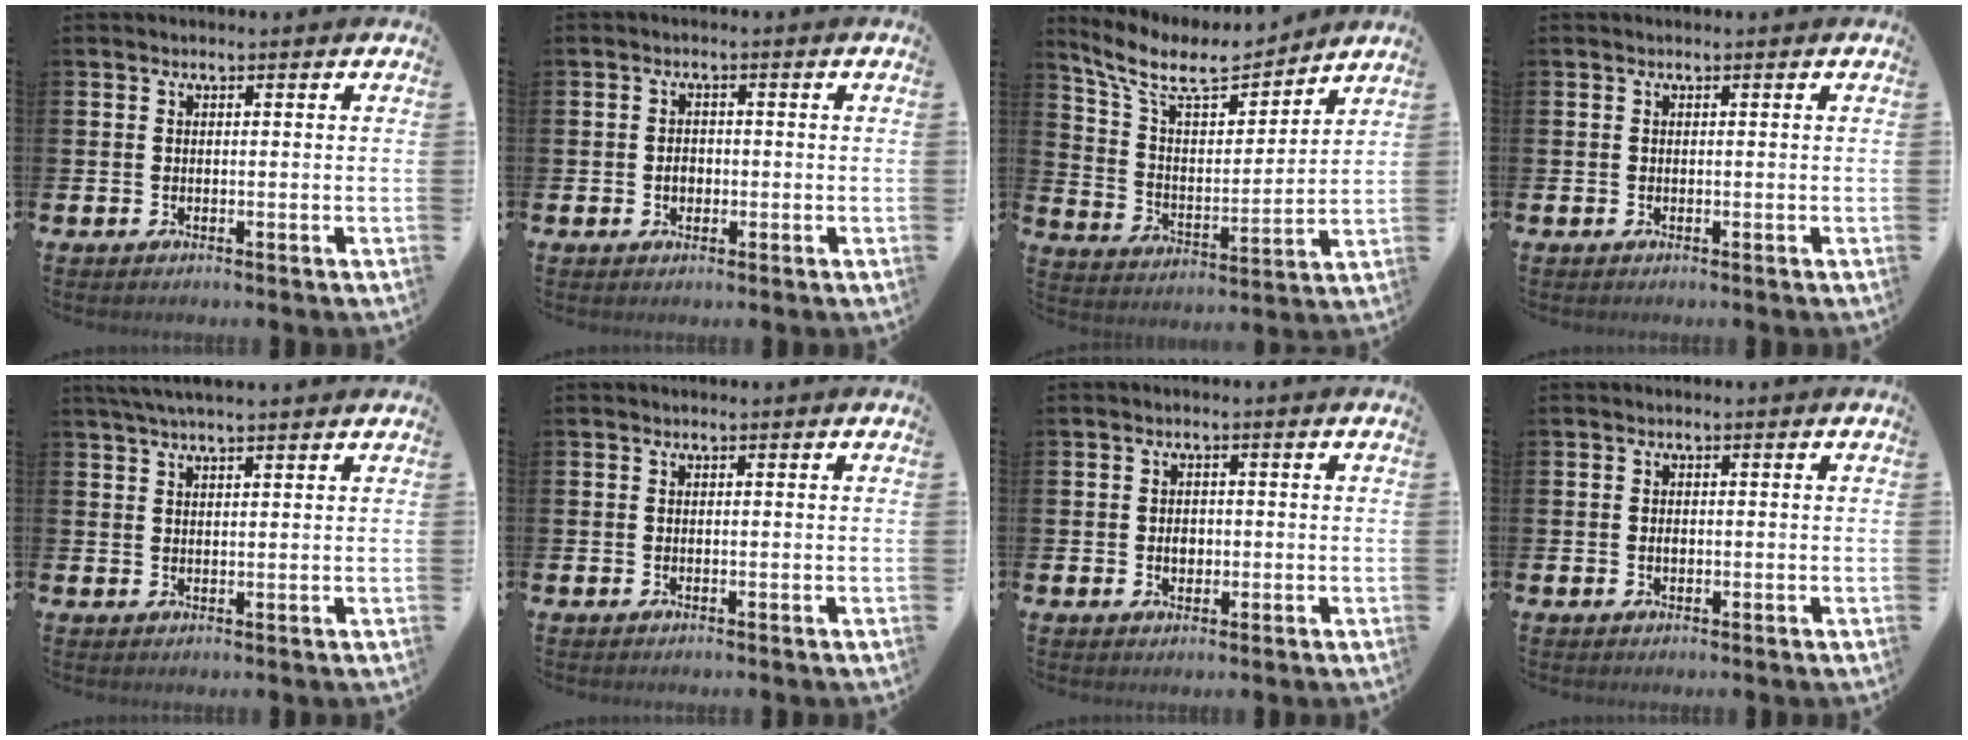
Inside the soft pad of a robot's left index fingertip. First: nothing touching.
{"total": 1.9, "force": [-0.3, 1.5, 1.1], "torque": [-0.012, 0.002, -0.011]}
{"total": 9.6, "force": [8.4, 2.8, 3.6], "torque": [-0.116, -0.054, 0.148]}
{"total": 0.0}
{"total": 3.2, "force": [2.8, 0.2, 1.6], "torque": [-0.035, -0.002, 0.051]}
{"total": 0.0}
{"total": 2.1, "force": [-0.2, 1.6, 1.4], "torque": [-0.009, 0.000, -0.010]}
{"total": 0.9, "force": [-0.1, 0.6, 0.7], "torque": [-0.011, 0.003, -0.004]}